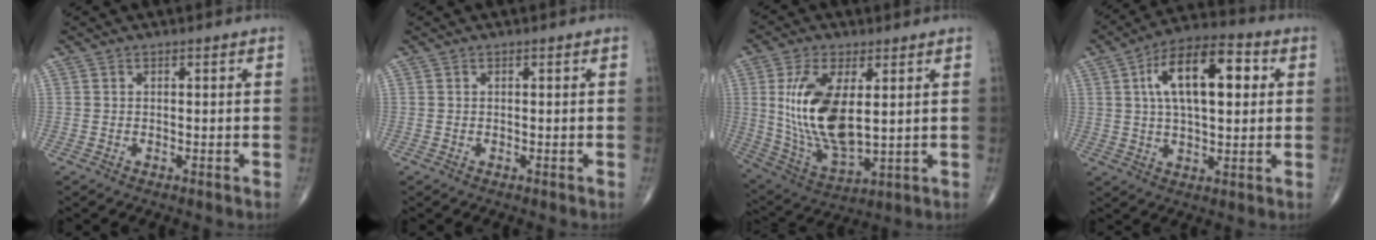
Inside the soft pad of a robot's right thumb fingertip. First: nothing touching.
{"total": 0.0}
{"total": 16.7, "force": [2.9, 7.8, 14.5], "torque": [-0.282, -0.022, 0.069]}
{"total": 15.9, "force": [3.8, 7.3, 13.6], "torque": [-0.211, 0.016, 0.058]}